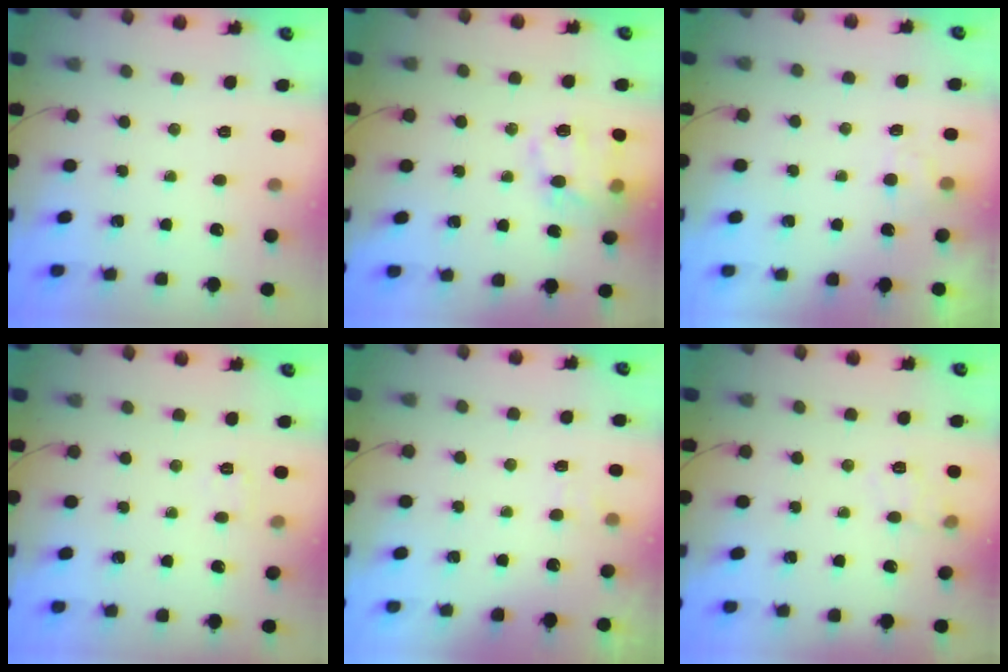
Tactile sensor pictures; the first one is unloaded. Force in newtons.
{"total": 12.9, "press": 12.8, "slide": 1.4}
{"total": 2.5, "press": 2.0, "slide": 1.5}
{"total": 4.9, "press": 4.7, "slide": 1.2}
{"total": 3.7, "press": 3.6, "slide": 1.1}
{"total": 8.6, "press": 8.4, "slide": 1.7}